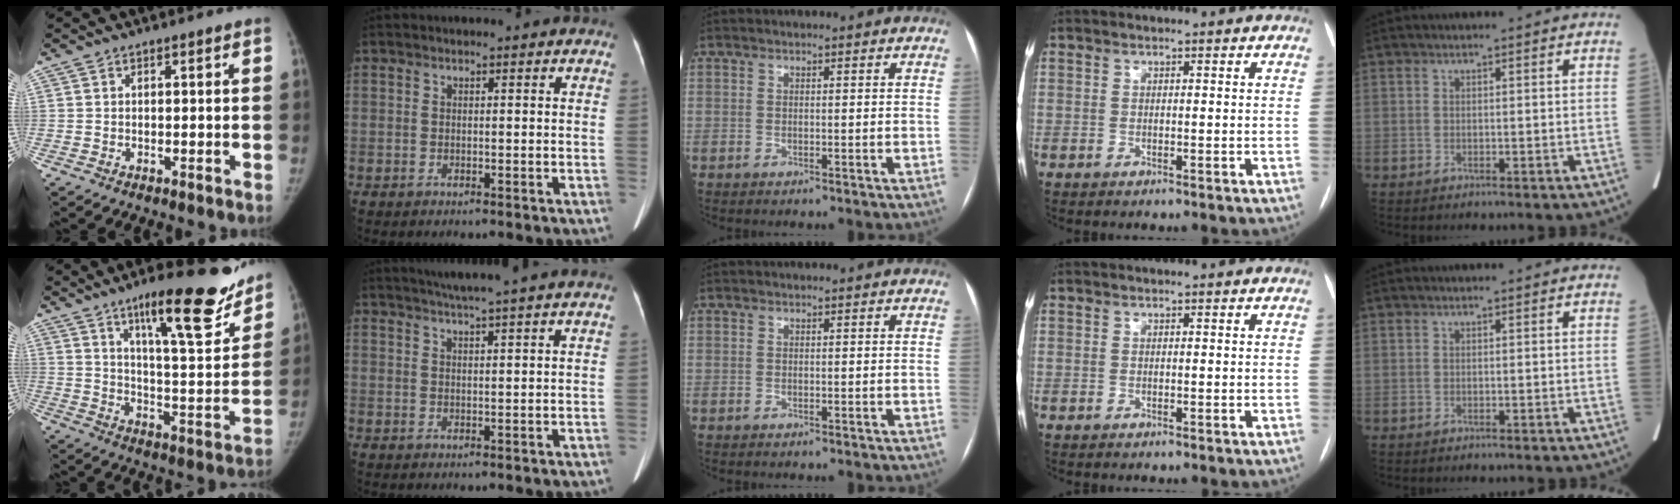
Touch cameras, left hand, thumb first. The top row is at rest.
{"thumb": {"total": 19.8, "force": [13.5, 4.5, 13.8], "torque": [-0.161, -0.075, 0.207]}, "index": {"total": 7.2, "force": [6.1, -1.3, 3.7], "torque": [-0.056, 0.018, 0.081]}, "middle": {"total": 1.0, "force": [-0.2, -0.6, -0.7], "torque": [0.015, -0.006, -0.005]}}